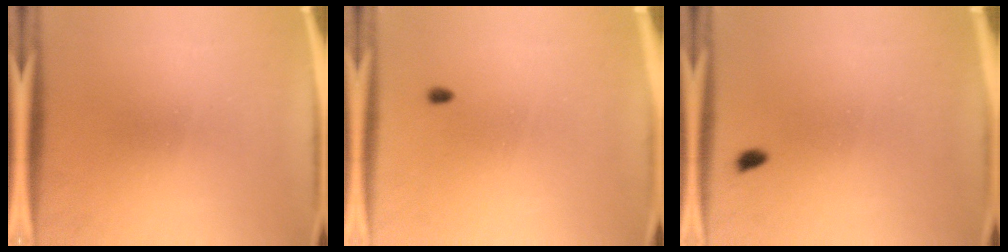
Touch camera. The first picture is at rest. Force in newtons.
{"total": 0.7}
{"total": 0.7}